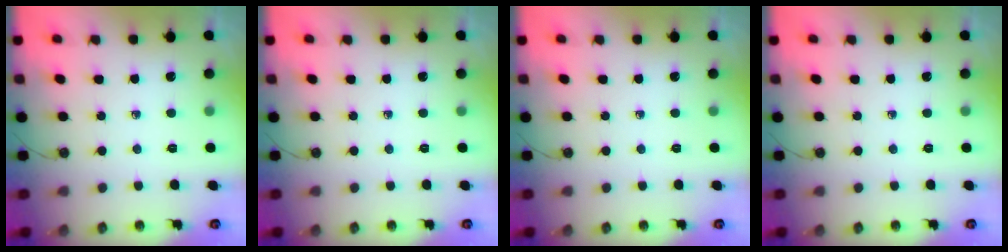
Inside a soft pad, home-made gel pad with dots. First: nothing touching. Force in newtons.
{"total": 0.0}
{"total": 0.0}
{"total": 0.0}